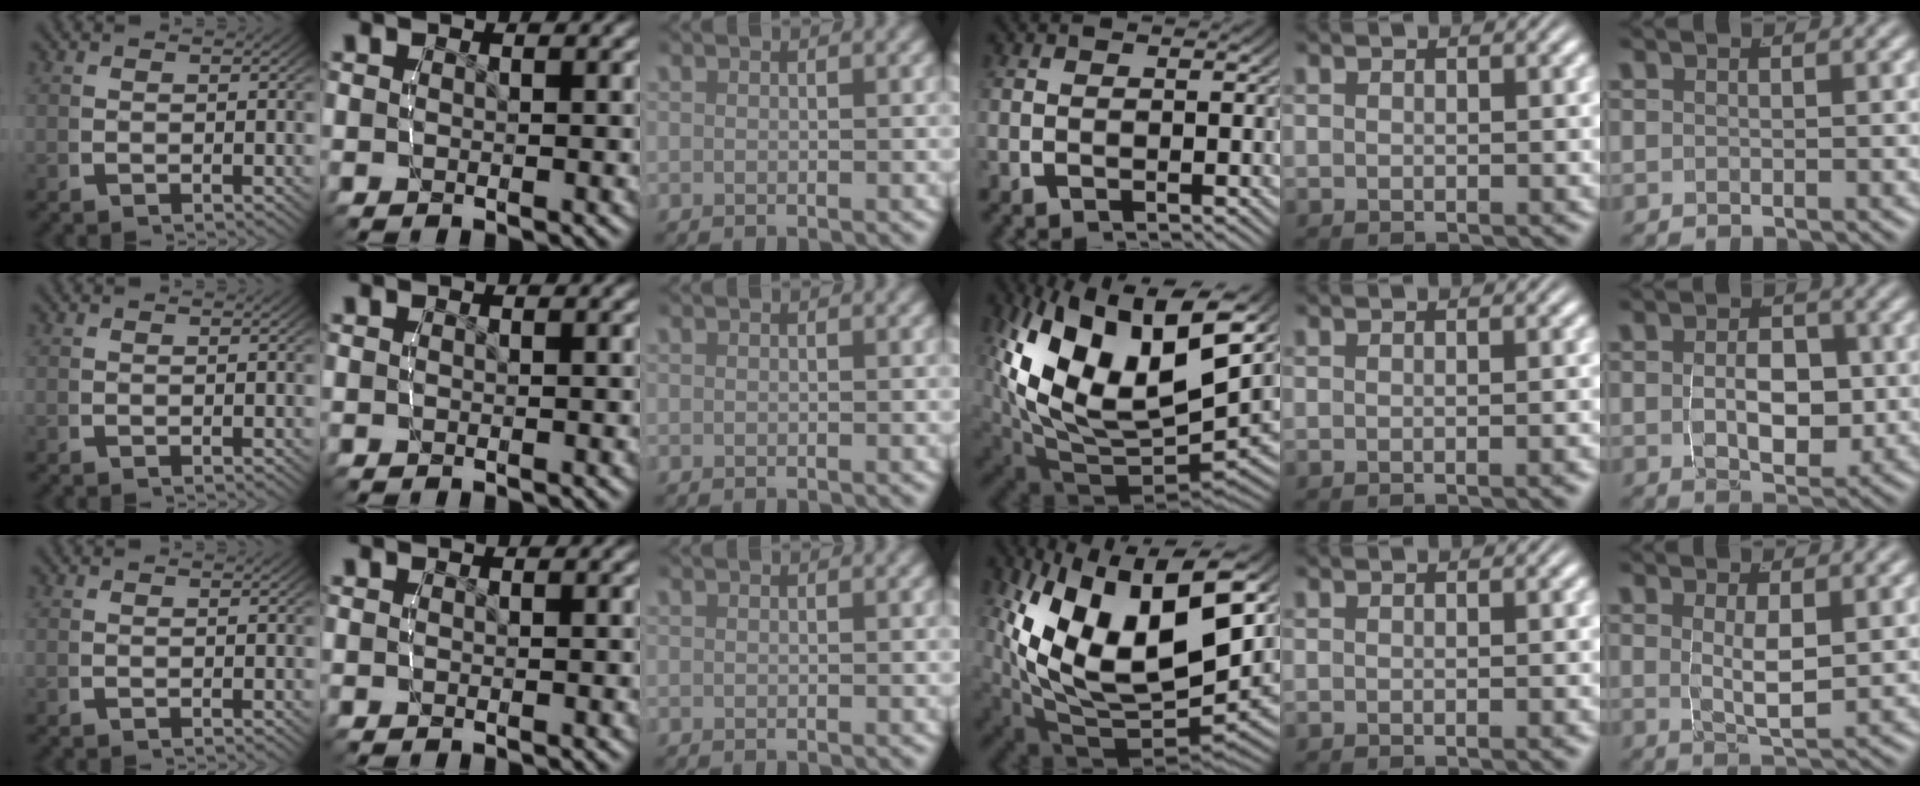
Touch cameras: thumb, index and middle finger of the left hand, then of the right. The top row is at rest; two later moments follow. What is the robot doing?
{"motion": "lift_and_place", "object": "tape"}